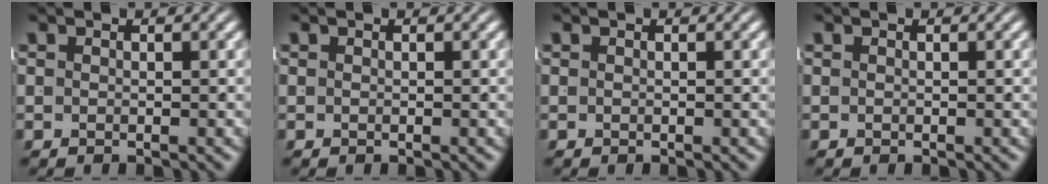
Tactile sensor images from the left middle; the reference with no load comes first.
{"total": 0.0}
{"total": 0.0}
{"total": 0.0}